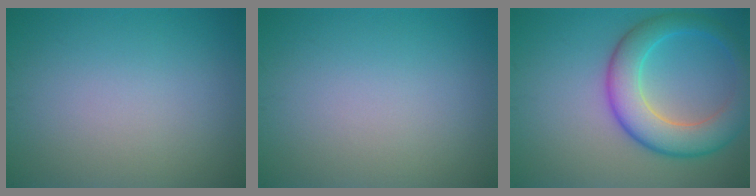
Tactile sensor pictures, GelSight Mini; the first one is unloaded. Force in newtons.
{"total": 0.0}
{"total": 7.0, "press": 7.0, "slide": 0.1}